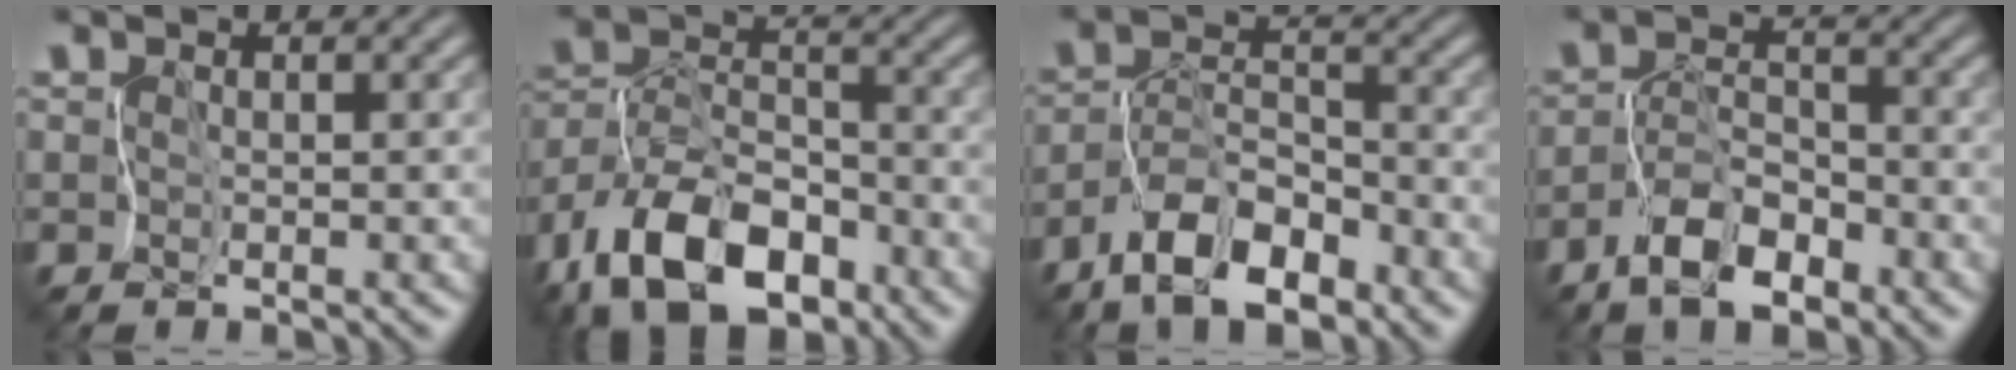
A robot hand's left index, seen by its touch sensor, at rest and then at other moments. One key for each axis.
{"total": 11.4, "fx": -8.0, "fy": 5.5, "fz": 5.9, "tx": -0.098, "ty": 0.009, "tz": -0.147}
{"total": 6.9, "fx": -5.0, "fy": 2.6, "fz": 3.9, "tx": -0.068, "ty": 0.009, "tz": -0.097}
{"total": 4.4, "fx": -3.0, "fy": 1.8, "fz": 2.6, "tx": -0.047, "ty": 0.008, "tz": -0.057}